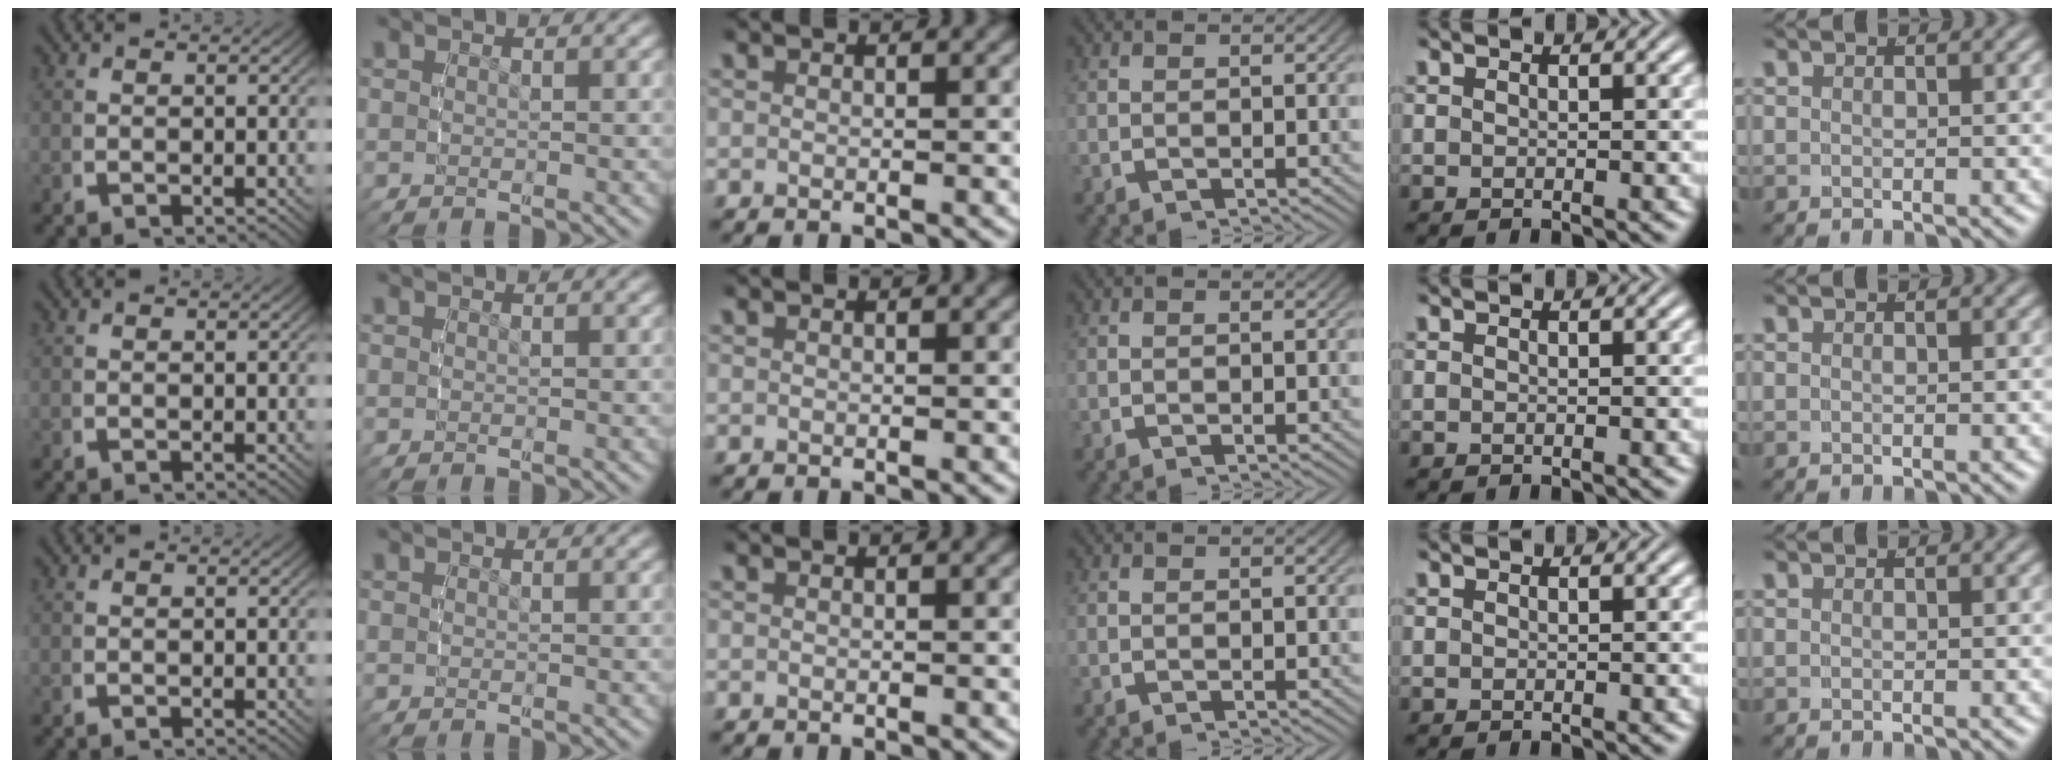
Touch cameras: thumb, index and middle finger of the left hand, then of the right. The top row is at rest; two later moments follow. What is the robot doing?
{"motion": "reach", "object": "paper"}